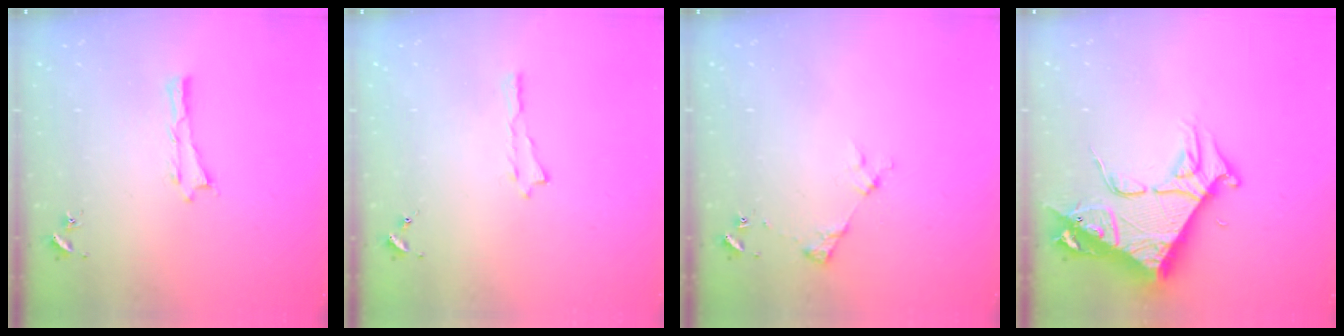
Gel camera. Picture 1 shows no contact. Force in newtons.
{"total": 0.0}
{"total": 2.9, "press": 2.9, "slide": 0.4}
{"total": 10.0, "press": 9.9, "slide": 1.3}